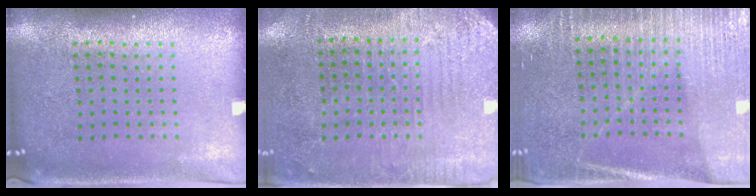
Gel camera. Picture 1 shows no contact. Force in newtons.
{"total": 2.8, "press": 2.4, "slide": 1.4}
{"total": 3.3, "press": 2.9, "slide": 1.5}